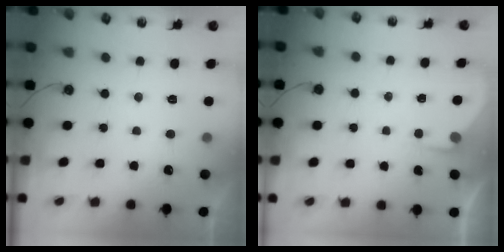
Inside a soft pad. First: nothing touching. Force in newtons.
{"total": 2.7, "press": 2.6, "slide": 0.5}